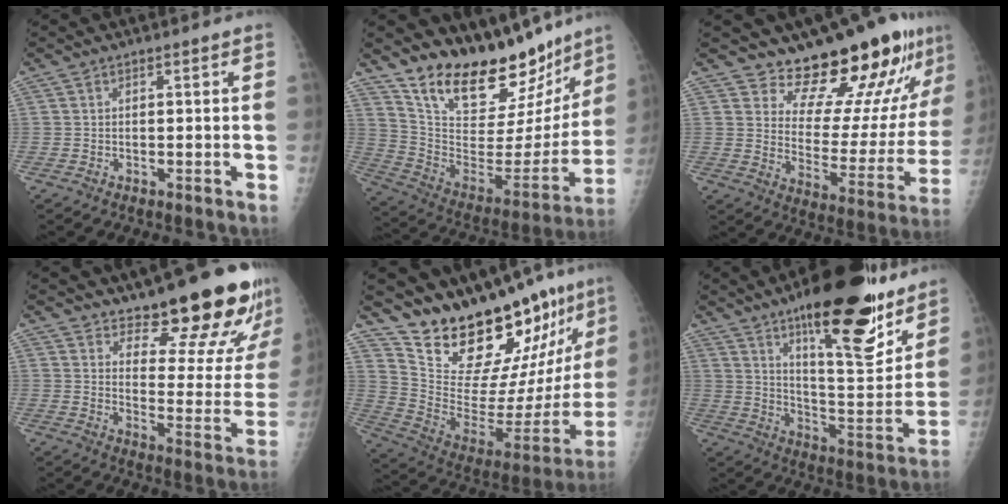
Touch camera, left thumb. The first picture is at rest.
{"total": 24.9, "force": [20.6, 9.1, 10.6], "torque": [-0.125, -0.111, 0.320]}
{"total": 19.3, "force": [15.9, 5.7, 9.2], "torque": [-0.085, -0.130, 0.225]}
{"total": 20.6, "force": [15.8, 6.0, 11.9], "torque": [-0.121, -0.109, 0.214]}
{"total": 25.7, "force": [21.7, 6.1, 12.4], "torque": [-0.155, -0.164, 0.328]}
{"total": 24.3, "force": [15.7, 7.4, 17.0], "torque": [-0.204, -0.083, 0.240]}